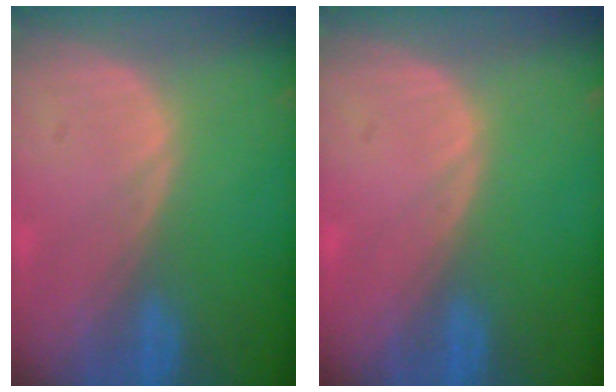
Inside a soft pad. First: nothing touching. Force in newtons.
{"total": 0.0}